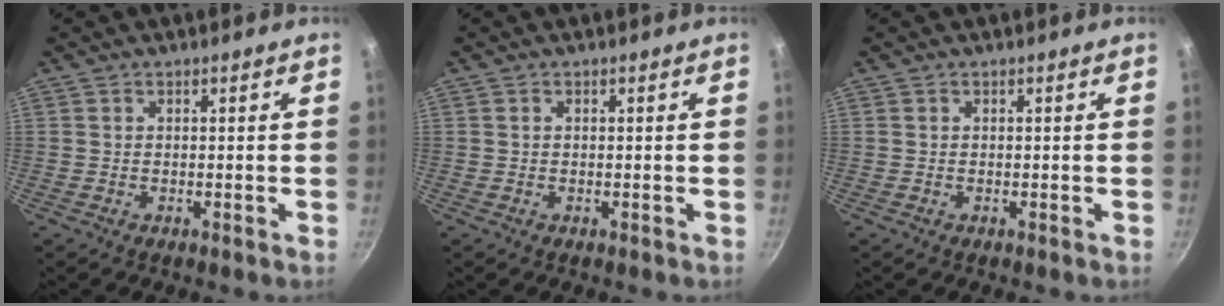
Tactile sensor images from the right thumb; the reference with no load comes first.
{"total": 0.0}
{"total": 0.0}